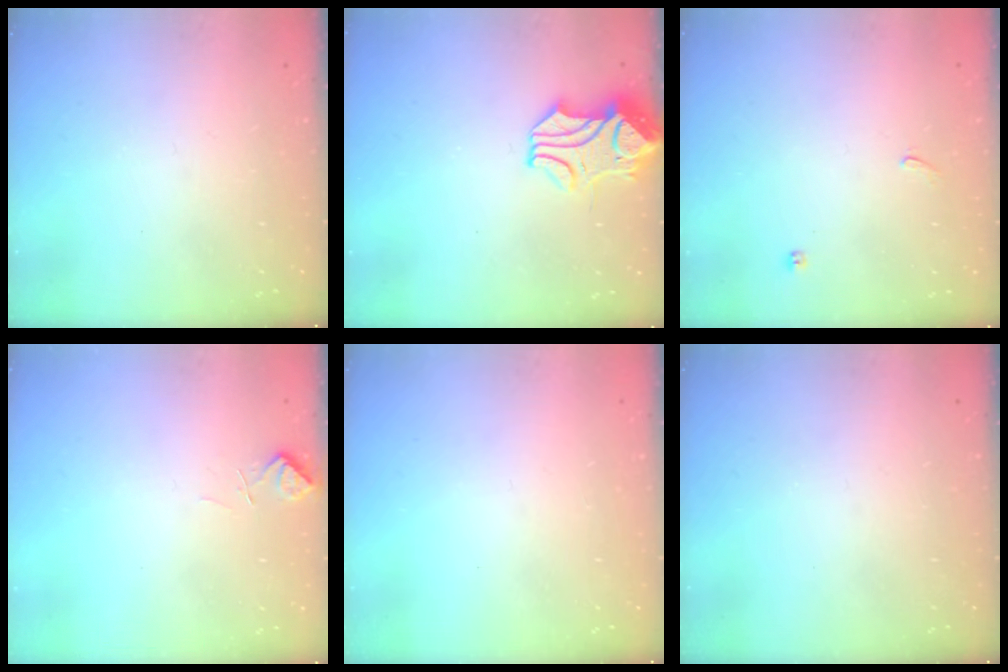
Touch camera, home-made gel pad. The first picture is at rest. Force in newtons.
{"total": 1.7, "press": 1.4, "slide": 1.0}
{"total": 1.9, "press": 1.6, "slide": 1.0}
{"total": 1.5, "press": 1.3, "slide": 0.8}
{"total": 0.0}
{"total": 0.0}